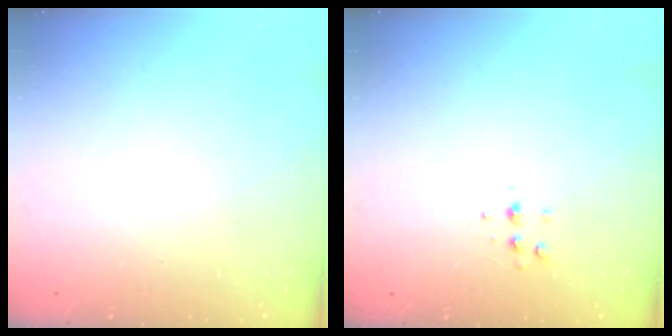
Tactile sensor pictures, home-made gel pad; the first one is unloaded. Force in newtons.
{"total": 4.7, "press": 4.4, "slide": 1.6}